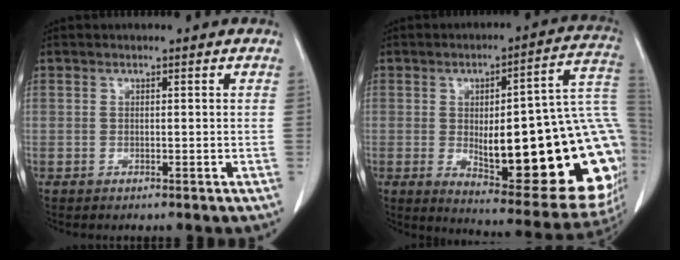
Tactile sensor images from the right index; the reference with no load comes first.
{"total": 30.8, "force": [-3.6, 7.4, 29.7], "torque": [-0.292, 0.019, -0.034]}